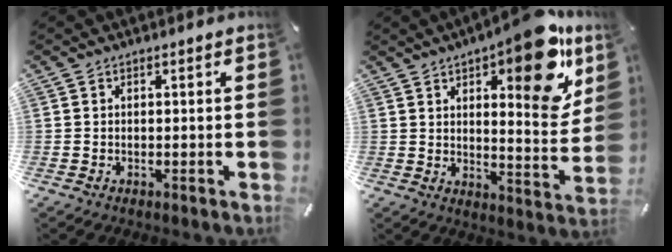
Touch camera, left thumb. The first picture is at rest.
{"total": 16.9, "force": [10.3, 5.5, 12.2], "torque": [-0.151, -0.075, 0.162]}